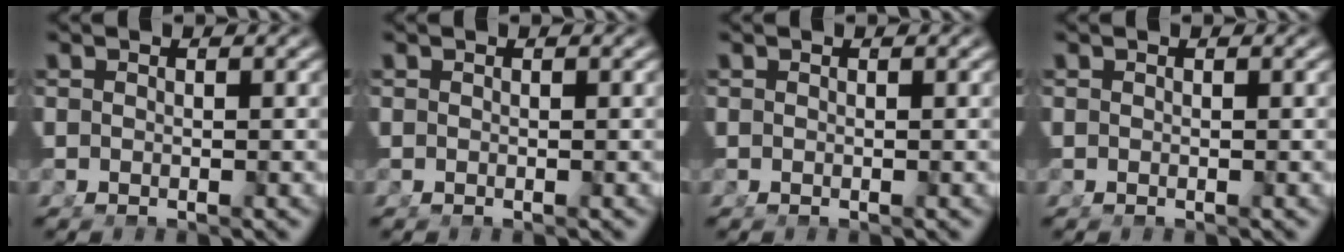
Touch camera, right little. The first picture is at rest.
{"total": 0.0}
{"total": 0.0}
{"total": 0.0}